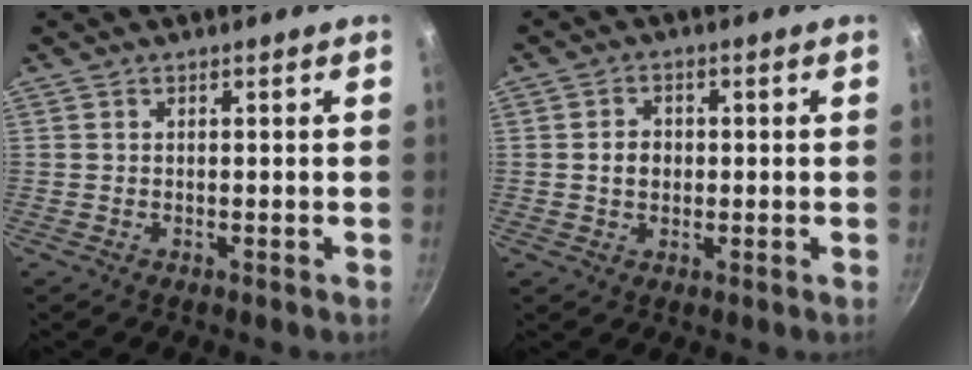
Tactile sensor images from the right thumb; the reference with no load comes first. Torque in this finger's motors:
{"motor_torque": [-0.63, -0.05, 0.20, 0.03, 0.03]}